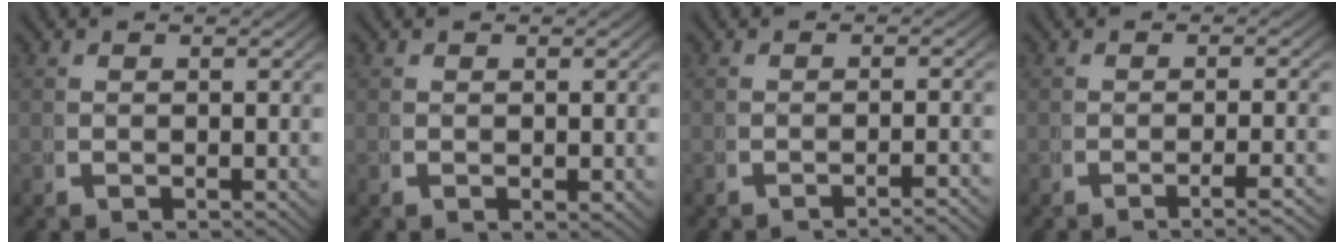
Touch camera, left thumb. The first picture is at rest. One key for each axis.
{"total": 0.6, "fx": 0.1, "fy": 0.4, "fz": 0.5, "tx": -0.010, "ty": -0.002, "tz": 0.002}
{"total": 2.7, "fx": -2.4, "fy": -0.1, "fz": 1.3, "tx": -0.016, "ty": 0.005, "tz": -0.039}
{"total": 2.7, "fx": -1.7, "fy": 0.0, "fz": 2.1, "tx": -0.031, "ty": 0.004, "tz": -0.030}